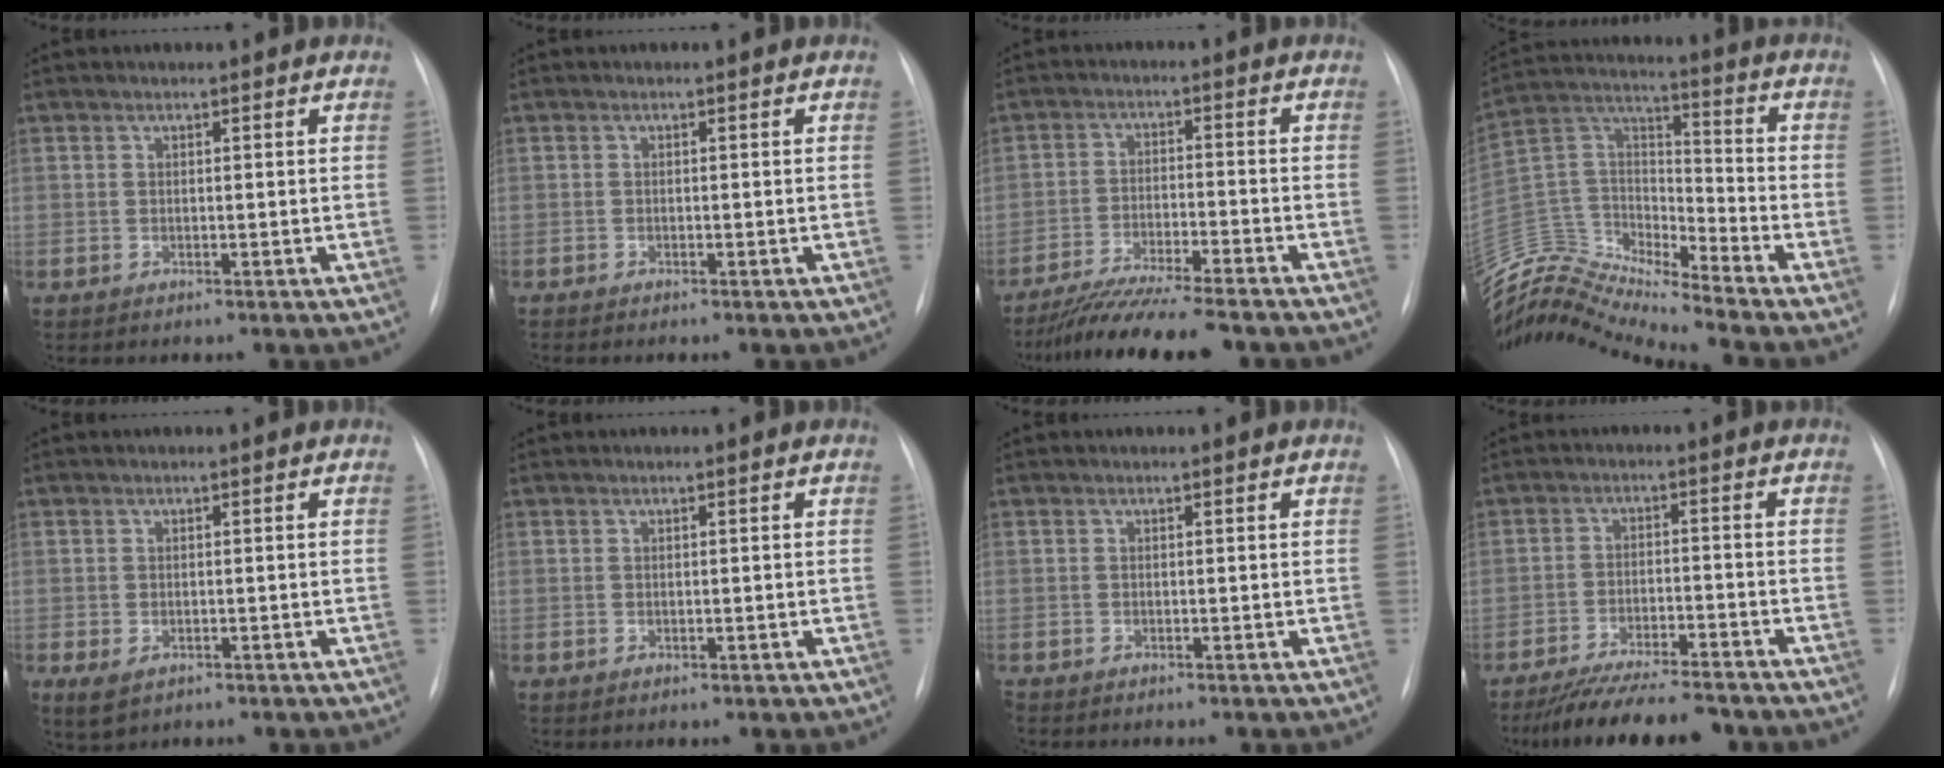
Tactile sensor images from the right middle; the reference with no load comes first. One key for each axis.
{"total": 0.9, "fx": -0.7, "fy": 0.2, "fz": 0.6, "tx": -0.012, "ty": -0.003, "tz": -0.006}
{"total": 11.6, "fx": -10.0, "fy": 0.0, "fz": 5.9, "tx": -0.094, "ty": -0.029, "tz": -0.160}
{"total": 15.3, "fx": -15.0, "fy": 0.8, "fz": 2.9, "tx": -0.058, "ty": 0.070, "tz": -0.283}
{"total": 2.9, "fx": -1.2, "fy": 1.9, "fz": 1.8, "tx": -0.037, "ty": -0.008, "tz": -0.003}
{"total": 0.8, "fx": -0.3, "fy": 0.4, "fz": 0.6, "tx": -0.011, "ty": -0.004, "tz": 0.001}
{"total": 0.0}
{"total": 13.6, "fx": -12.0, "fy": 2.0, "fz": 6.1, "tx": -0.101, "ty": -0.011, "tz": -0.178}